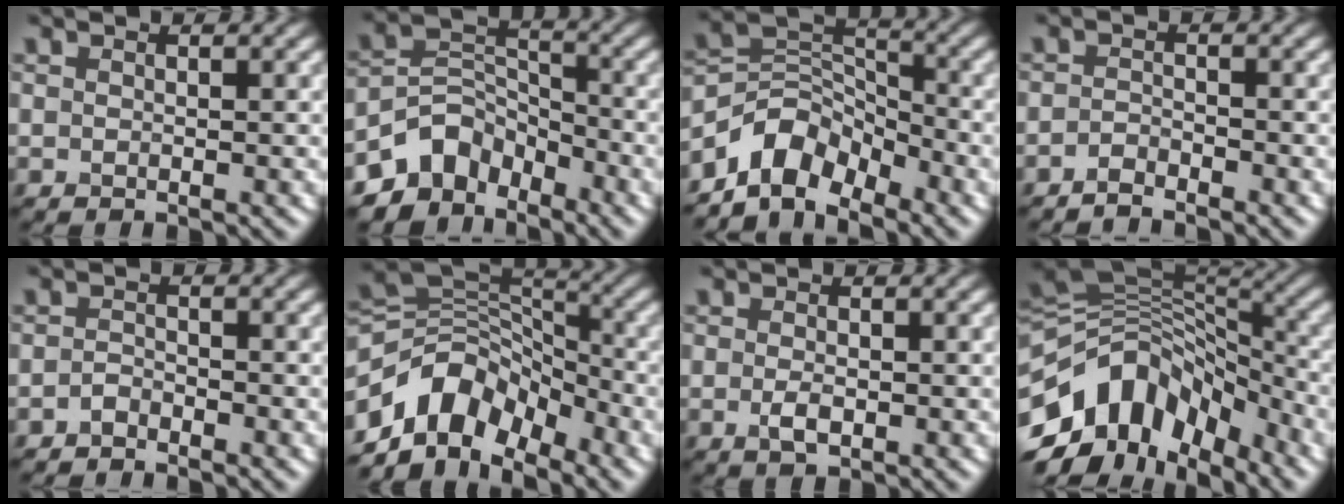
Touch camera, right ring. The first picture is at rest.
{"total": 6.1, "force": [-4.4, 3.8, 1.6], "torque": [-0.015, -0.005, -0.088]}
{"total": 5.5, "force": [-4.1, 3.0, 1.9], "torque": [-0.021, 0.007, -0.084]}
{"total": 1.4, "force": [-1.3, 0.2, 0.3], "torque": [-0.005, 0.004, -0.029]}
{"total": 1.1, "force": [-1.0, 0.4, 0.2], "torque": [-0.004, 0.003, -0.021]}
{"total": 7.8, "force": [-4.7, 5.0, 3.7], "torque": [-0.051, 0.009, -0.098]}
{"total": 1.8, "force": [-0.4, 1.0, 1.4], "torque": [-0.028, -0.002, -0.008]}
{"total": 12.1, "force": [-5.3, 7.7, 7.7], "torque": [-0.154, 0.023, -0.109]}